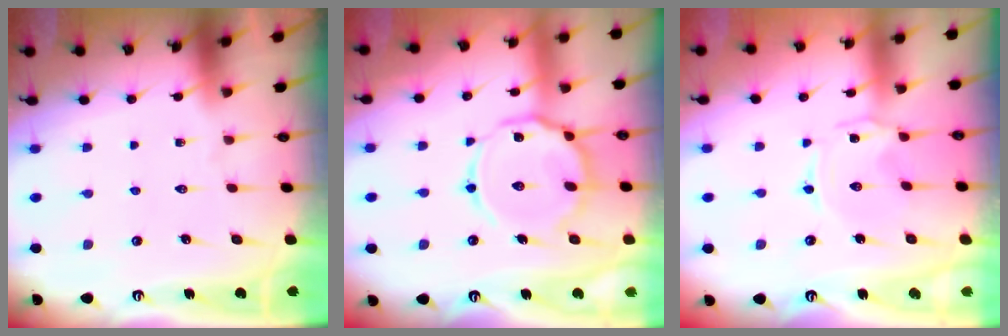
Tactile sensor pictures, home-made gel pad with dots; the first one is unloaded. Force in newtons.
{"total": 14.4, "press": 14.4, "slide": 1.4}
{"total": 0.9, "press": 0.8, "slide": 0.3}